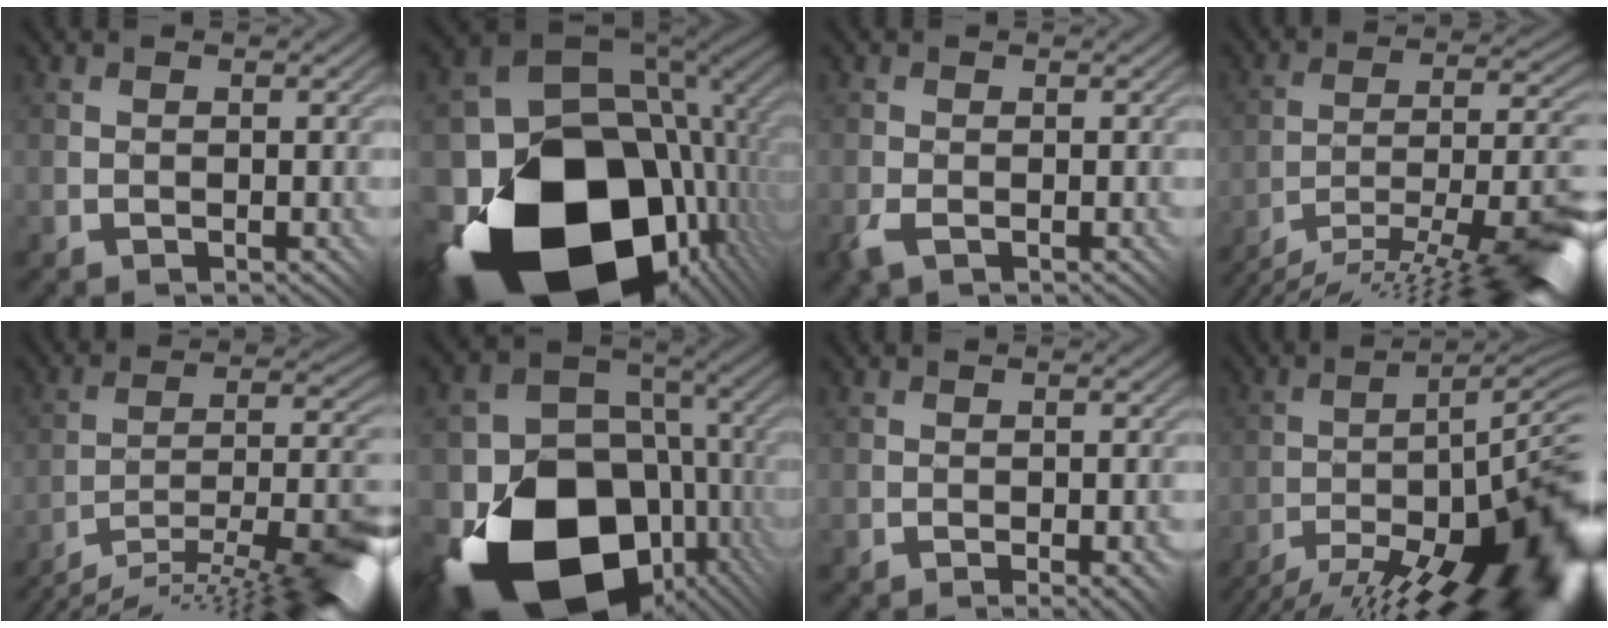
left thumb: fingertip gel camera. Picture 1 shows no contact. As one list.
[{"total": 20.0, "force": [-7.0, 13.3, 13.1], "torque": [-0.300, -0.068, -0.081]}, {"total": 2.1, "force": [-1.1, 1.2, 1.3], "torque": [-0.029, -0.004, -0.028]}, {"total": 16.2, "force": [-12.8, 1.8, 9.8], "torque": [-0.131, 0.020, -0.209]}, {"total": 14.6, "force": [-11.5, 1.5, 8.9], "torque": [-0.125, 0.023, -0.188]}, {"total": 19.6, "force": [-7.4, 14.3, 11.2], "torque": [-0.246, -0.052, -0.094]}, {"total": 1.7, "force": [-1.2, 0.7, 1.0], "torque": [-0.008, 0.002, -0.014]}, {"total": 18.0, "force": [-12.5, 2.0, 12.8], "torque": [-0.149, 0.019, -0.201]}]